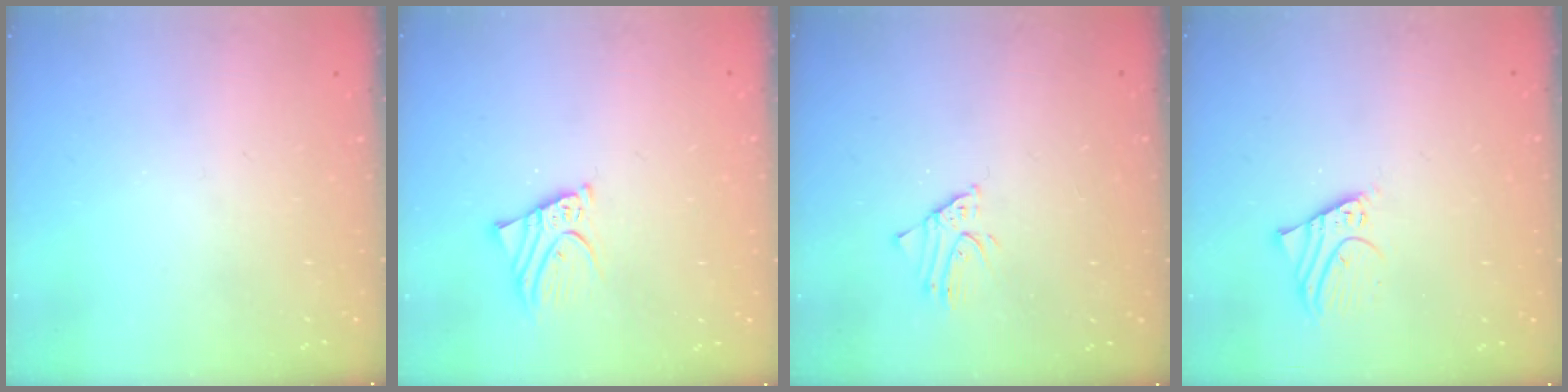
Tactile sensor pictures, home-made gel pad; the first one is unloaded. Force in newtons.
{"total": 3.5, "press": 3.5, "slide": 0.4}
{"total": 1.9, "press": 1.9, "slide": 0.1}
{"total": 2.9, "press": 2.9, "slide": 0.0}